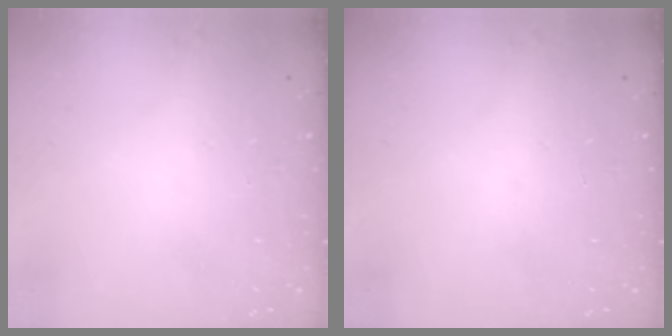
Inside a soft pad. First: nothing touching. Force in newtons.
{"total": 0.0}